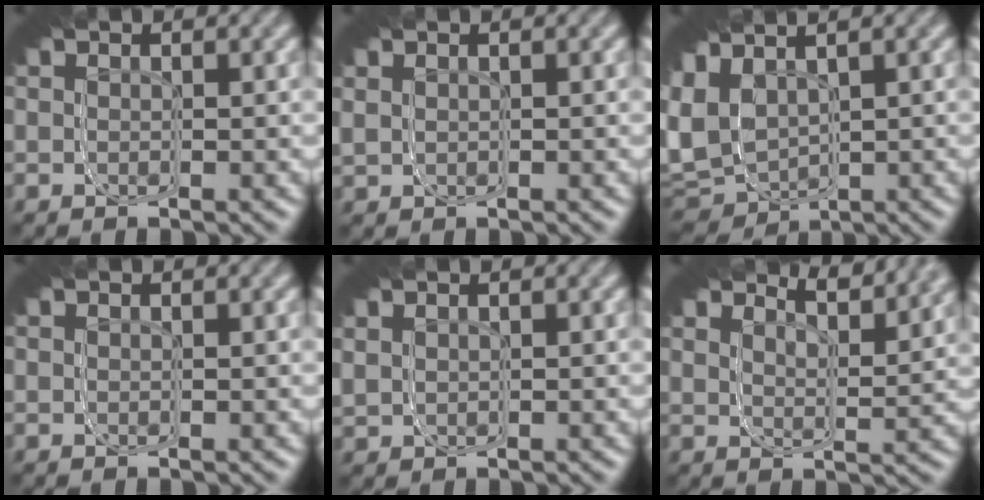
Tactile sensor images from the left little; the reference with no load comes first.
{"total": 1.8, "force": [0.0, 1.7, 0.7], "torque": [-0.024, -0.007, 0.001]}
{"total": 8.0, "force": [-0.9, 6.2, 5.0], "torque": [-0.096, -0.015, -0.013]}
{"total": 0.0}
{"total": 2.4, "force": [0.2, 2.2, 0.9], "torque": [-0.034, -0.007, 0.004]}
{"total": 4.4, "force": [4.4, 0.2, 0.4], "torque": [-0.033, 0.036, 0.055]}